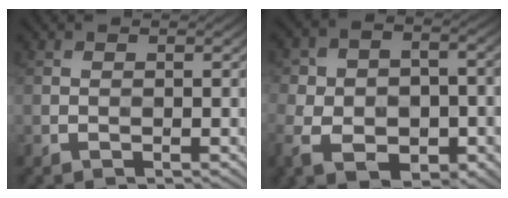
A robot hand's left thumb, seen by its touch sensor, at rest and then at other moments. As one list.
[{"total": 11.4, "force": [-4.0, 8.1, 7.0], "torque": [-0.128, -0.034, -0.068]}]